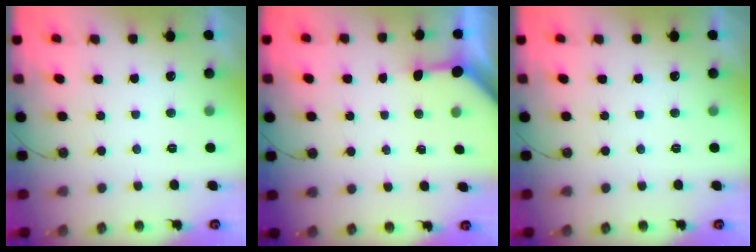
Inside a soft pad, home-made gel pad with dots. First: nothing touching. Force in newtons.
{"total": 3.3, "press": 3.3, "slide": 0.3}
{"total": 0.0}